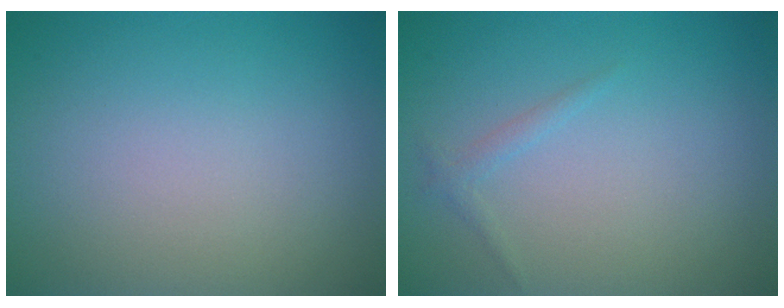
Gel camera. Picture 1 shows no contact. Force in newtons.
{"total": 0.9, "press": 0.9, "slide": 0.1}